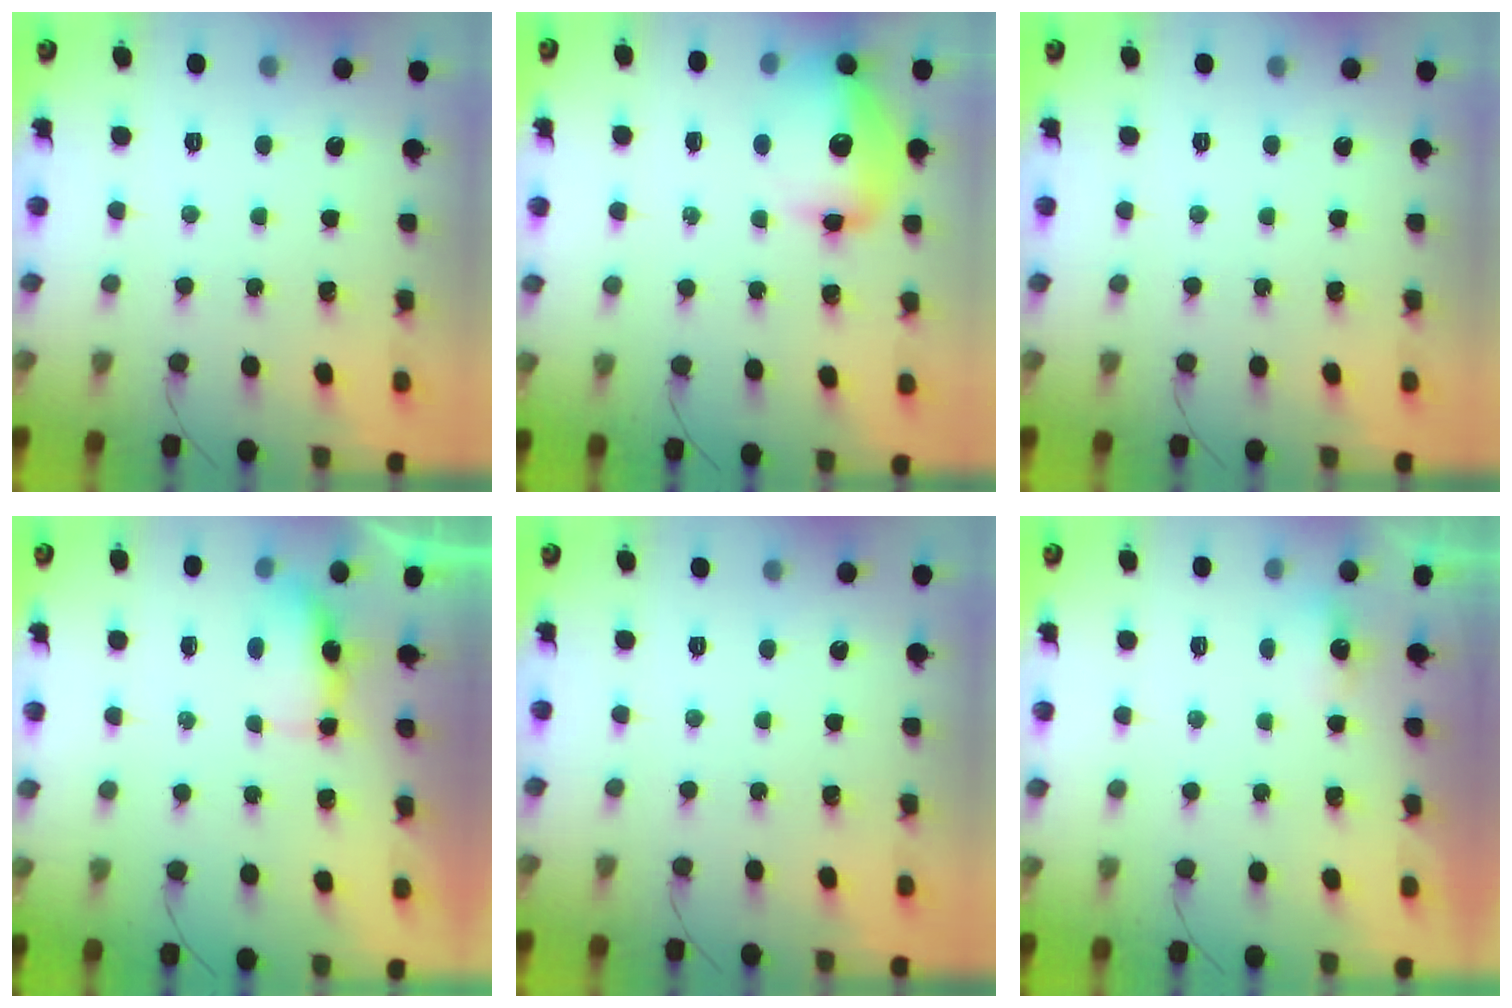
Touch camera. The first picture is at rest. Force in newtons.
{"total": 14.5, "press": 13.9, "slide": 4.2}
{"total": 0.0}
{"total": 5.2, "press": 5.2, "slide": 0.9}
{"total": 0.0}
{"total": 1.7, "press": 1.5, "slide": 0.7}